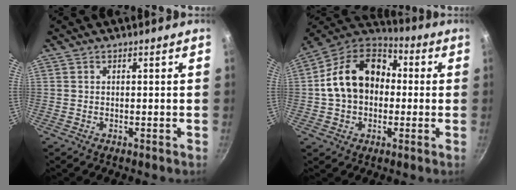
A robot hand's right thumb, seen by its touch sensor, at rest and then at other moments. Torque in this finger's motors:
{"motor_torque": [0.78, 3.07, 1.11, -0.47, 0.15]}